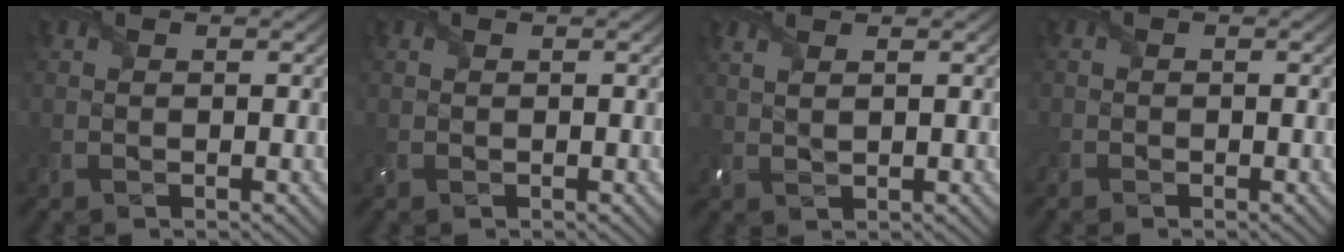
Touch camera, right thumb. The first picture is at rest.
{"total": 0.6, "force": [0.2, 0.4, 0.3], "torque": [-0.008, 0.002, 0.005]}
{"total": 2.1, "force": [1.2, 0.5, 1.6], "torque": [-0.034, -0.002, 0.026]}
{"total": 0.9, "force": [-0.6, 0.6, -0.1], "torque": [0.002, -0.004, -0.016]}